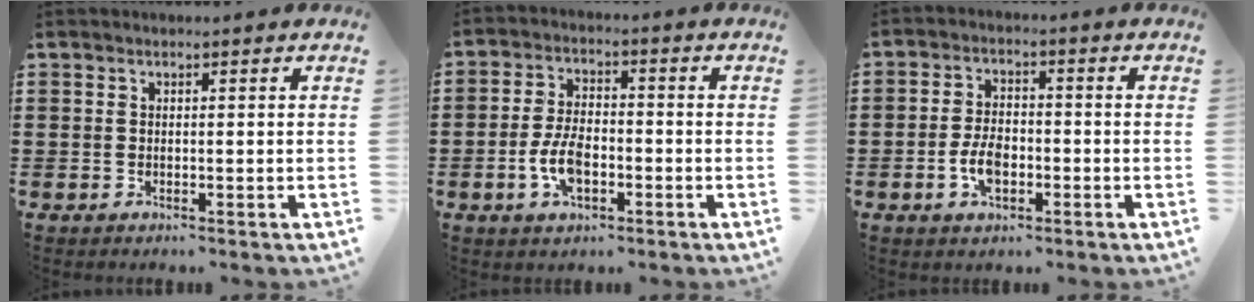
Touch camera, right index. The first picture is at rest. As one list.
[{"total": 6.5, "force": [-2.0, 3.4, 5.2], "torque": [-0.123, 0.000, -0.043]}, {"total": 5.1, "force": [-1.6, 2.9, 3.9], "torque": [-0.091, 0.001, -0.034]}]